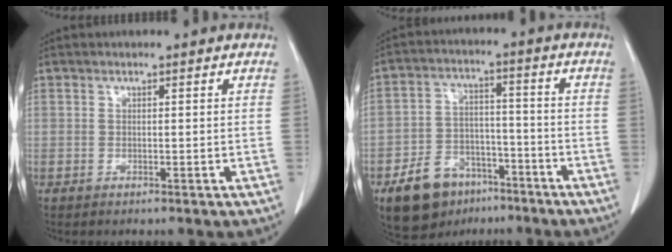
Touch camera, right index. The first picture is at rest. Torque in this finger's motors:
{"motor_torque": [0.45, -0.58, -0.10, -0.05]}